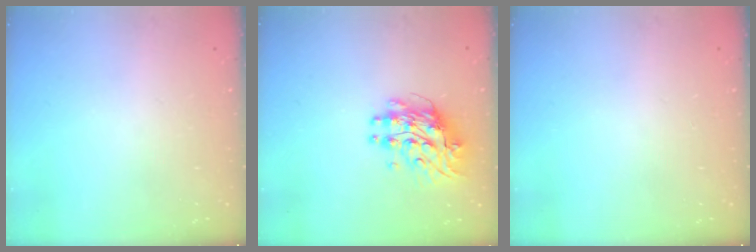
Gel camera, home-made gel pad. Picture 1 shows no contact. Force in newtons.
{"total": 9.8, "press": 9.7, "slide": 0.8}
{"total": 0.0}